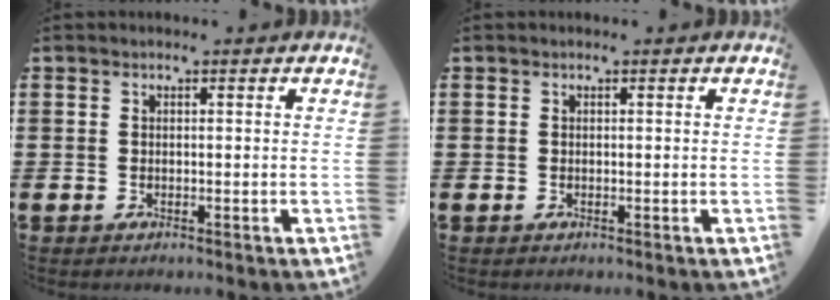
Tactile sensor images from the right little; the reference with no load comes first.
{"total": 0.0}